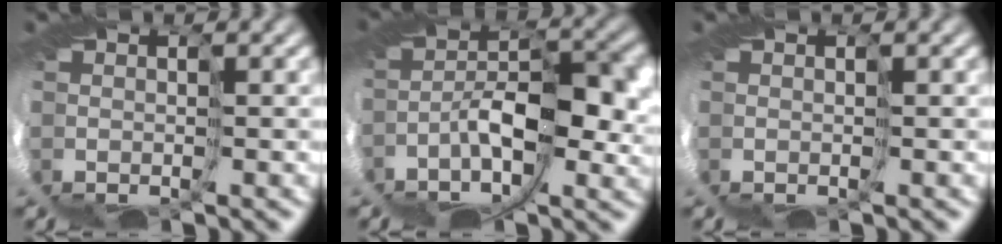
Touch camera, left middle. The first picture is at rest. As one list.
[{"total": 5.2, "force": [-1.5, 2.2, 4.5], "torque": [-0.096, 0.002, -0.032]}, {"total": 0.0}]